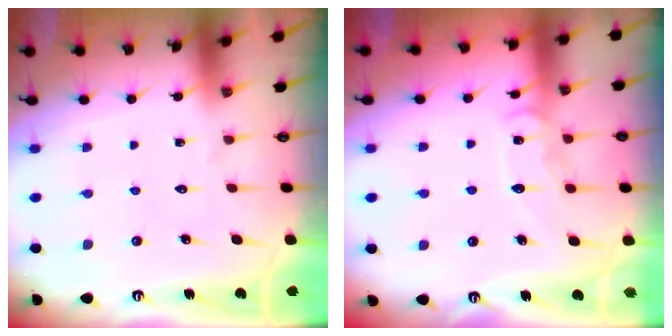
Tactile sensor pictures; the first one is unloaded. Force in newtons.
{"total": 9.7, "press": 9.6, "slide": 0.9}